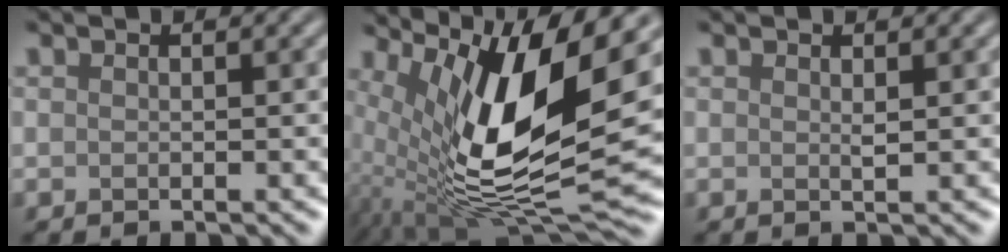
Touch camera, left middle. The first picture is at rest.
{"total": 14.4, "force": [3.2, 4.7, 13.3], "torque": [-0.239, -0.010, 0.058]}
{"total": 0.5, "force": [0.2, 0.0, 0.5], "torque": [-0.010, -0.002, 0.003]}